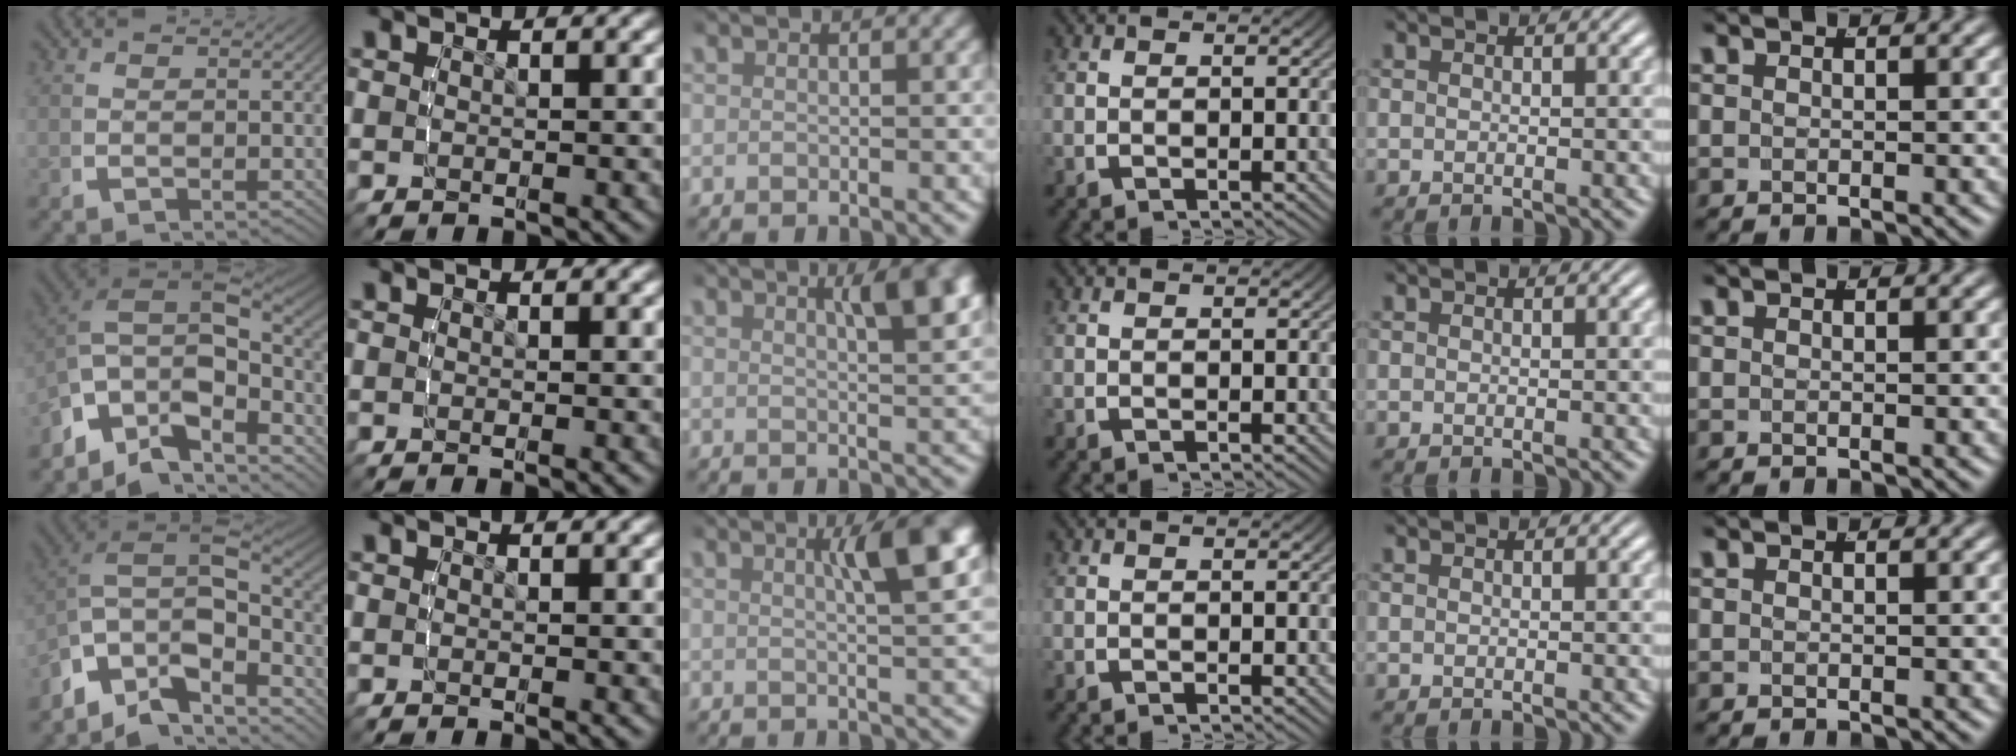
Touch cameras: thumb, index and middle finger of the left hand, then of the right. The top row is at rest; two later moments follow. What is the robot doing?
{"motion": "lift_and_place", "object": "air blower"}